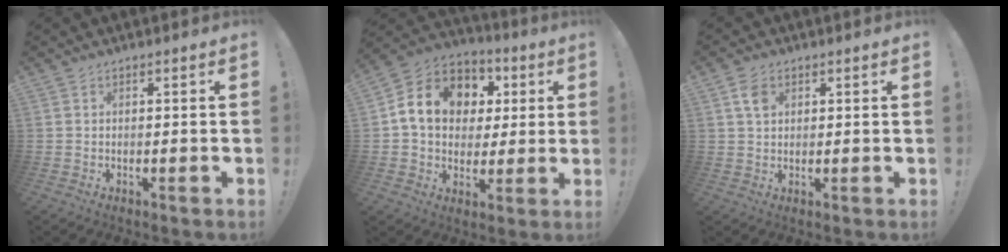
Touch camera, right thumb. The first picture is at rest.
{"total": 14.8, "force": [4.0, 11.9, 7.9], "torque": [-0.118, -0.007, 0.079]}
{"total": 4.0, "force": [1.7, 2.8, 2.4], "torque": [-0.040, 0.001, 0.030]}